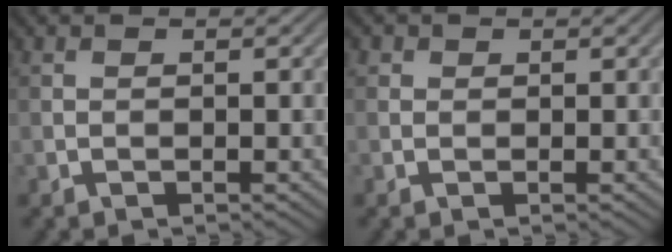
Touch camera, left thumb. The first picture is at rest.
{"total": 1.1, "force": [0.5, 1.0, 0.2], "torque": [0.000, -0.002, 0.004]}